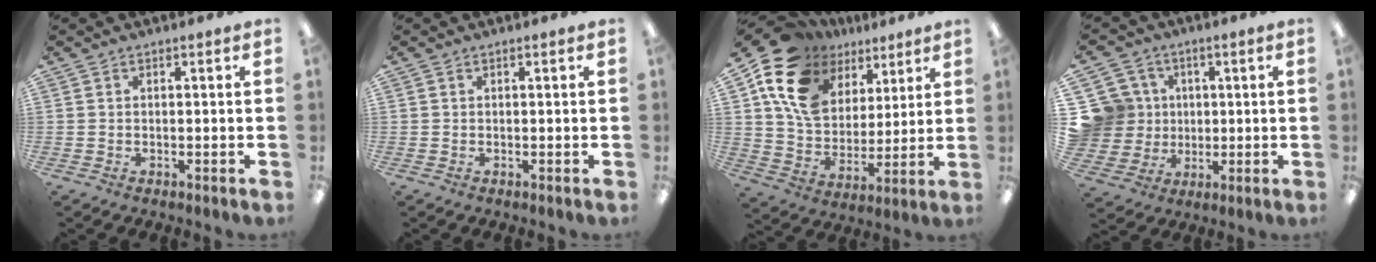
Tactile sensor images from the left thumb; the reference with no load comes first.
{"total": 0.0}
{"total": 17.9, "force": [10.0, 12.4, 8.2], "torque": [-0.175, -0.045, 0.189]}
{"total": 12.8, "force": [1.9, 12.2, 3.0], "torque": [-0.090, 0.005, 0.046]}